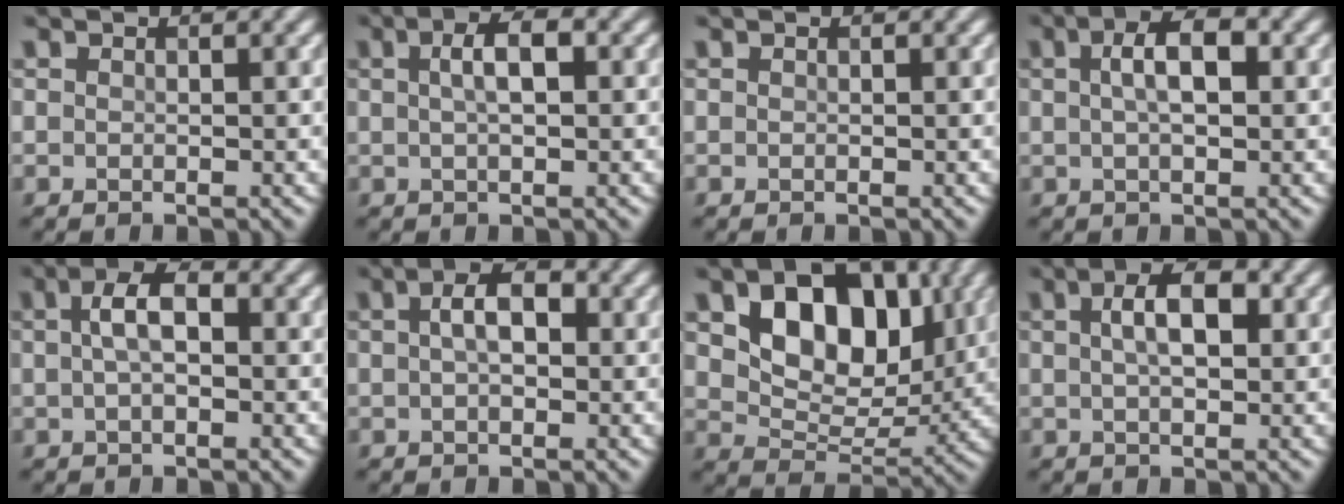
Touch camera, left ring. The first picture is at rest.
{"total": 2.9, "force": [0.6, 1.0, 2.7], "torque": [-0.050, 0.008, 0.008]}
{"total": 0.0}
{"total": 3.8, "force": [0.8, 1.5, 3.4], "torque": [-0.062, 0.008, 0.009]}
{"total": 3.4, "force": [0.3, 1.6, 2.9], "torque": [-0.057, 0.007, 0.001]}
{"total": 3.5, "force": [0.6, 1.8, 2.9], "torque": [-0.049, 0.008, 0.004]}
{"total": 9.5, "force": [2.9, 6.3, 6.5], "torque": [-0.108, -0.006, 0.043]}
{"total": 4.1, "force": [1.0, 1.9, 3.5], "torque": [-0.064, 0.008, 0.013]}